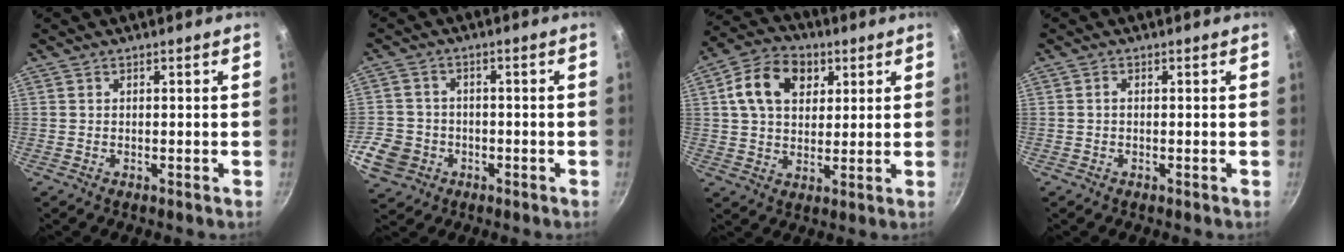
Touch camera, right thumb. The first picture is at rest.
{"total": 8.8, "force": [-3.2, 7.5, 3.4], "torque": [-0.063, 0.021, -0.057]}
{"total": 12.5, "force": [4.1, 9.0, 7.7], "torque": [-0.115, 0.004, 0.058]}
{"total": 0.8, "force": [-0.1, 0.5, 0.6], "torque": [-0.012, 0.004, -0.002]}